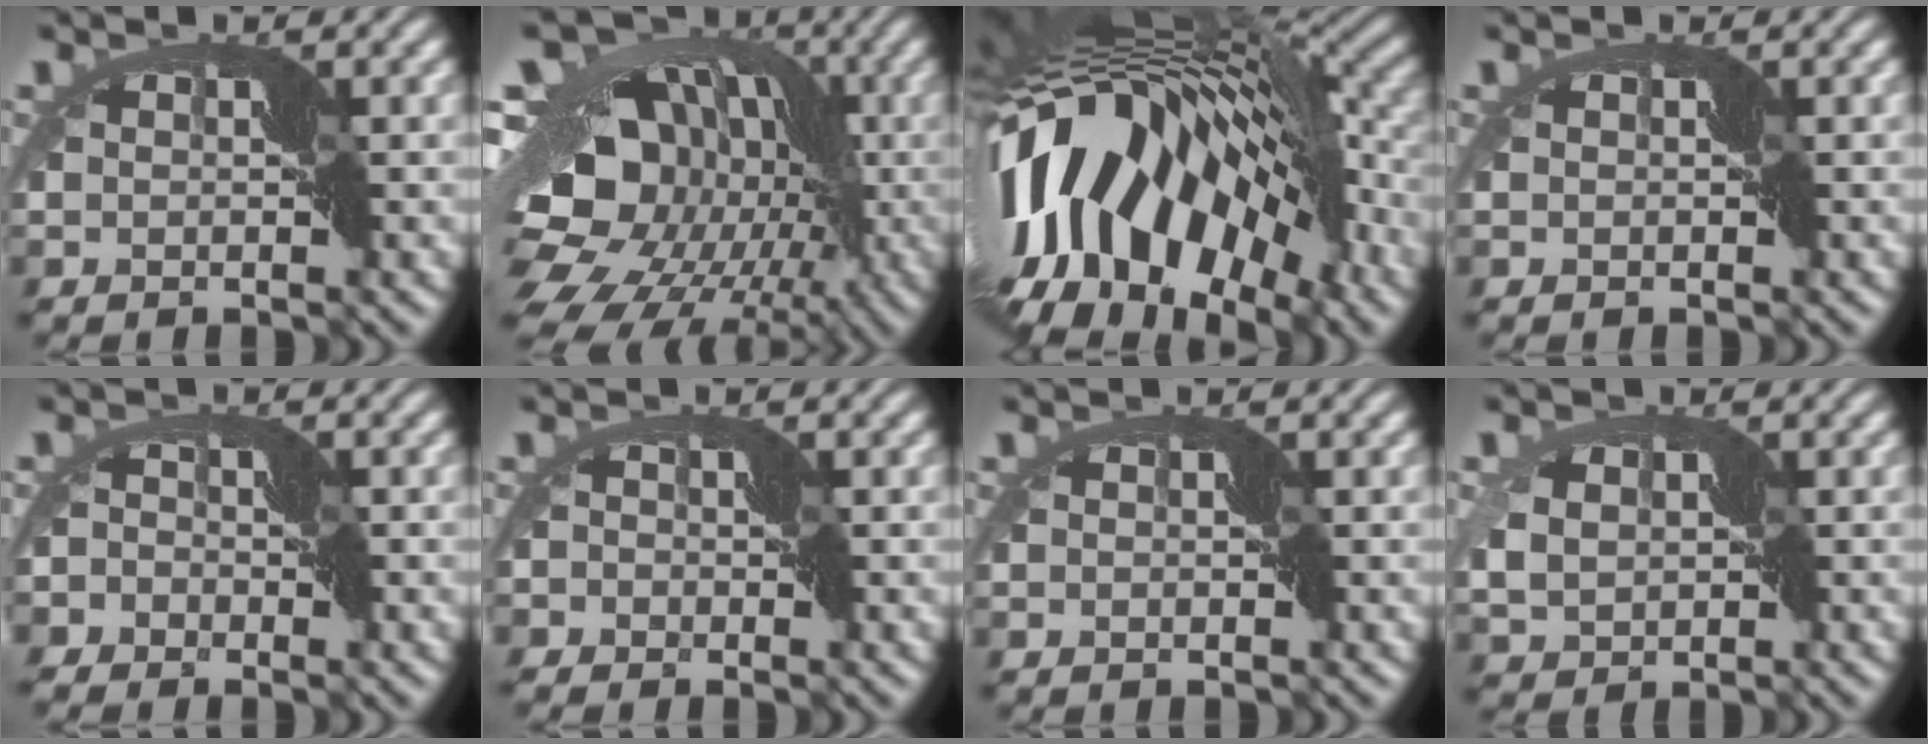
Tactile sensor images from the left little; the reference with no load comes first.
{"total": 20.4, "force": [-4.3, 15.7, 12.4], "torque": [-0.200, 0.020, -0.104]}
{"total": 16.2, "force": [-3.9, 8.5, 13.2], "torque": [-0.228, 0.010, -0.083]}
{"total": 0.0}
{"total": 4.8, "force": [-3.8, 2.9, 0.5], "torque": [0.013, 0.000, -0.064]}
{"total": 2.4, "force": [-1.7, 1.7, 0.1], "torque": [0.006, 0.010, -0.029]}
{"total": 0.0}
{"total": 3.8, "force": [0.2, 2.8, 2.5], "torque": [-0.061, 0.002, 0.002]}